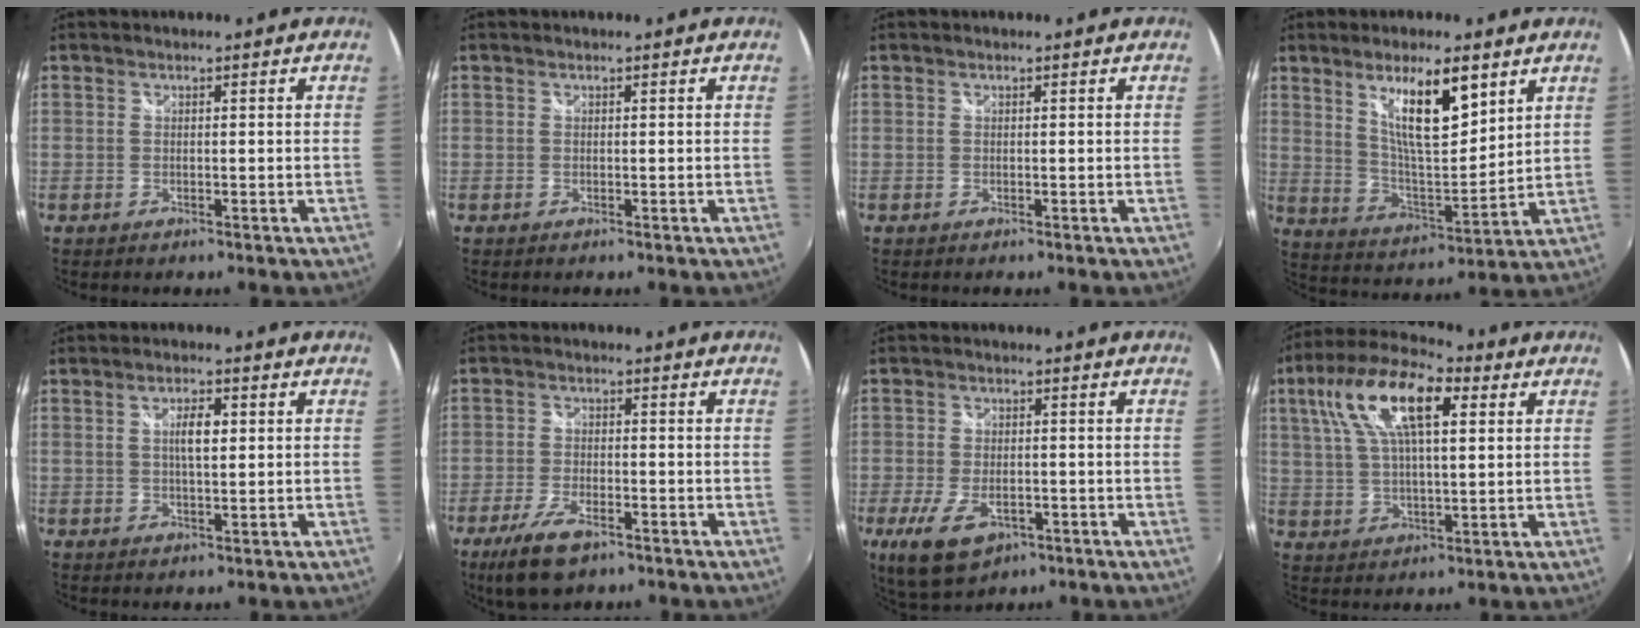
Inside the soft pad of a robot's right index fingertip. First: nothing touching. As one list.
[{"total": 0.0}, {"total": 0.0}, {"total": 12.4, "force": [6.7, 3.3, 10.0], "torque": [-0.168, 0.000, 0.130]}, {"total": 3.9, "force": [0.8, 1.3, 3.6], "torque": [-0.063, 0.007, 0.016]}, {"total": 8.8, "force": [-5.5, 3.5, 5.9], "torque": [-0.145, -0.019, -0.100]}, {"total": 10.4, "force": [-5.0, 5.5, 7.2], "torque": [-0.165, -0.029, -0.083]}, {"total": 15.6, "force": [5.9, 6.0, 13.2], "torque": [-0.252, 0.031, 0.098]}]